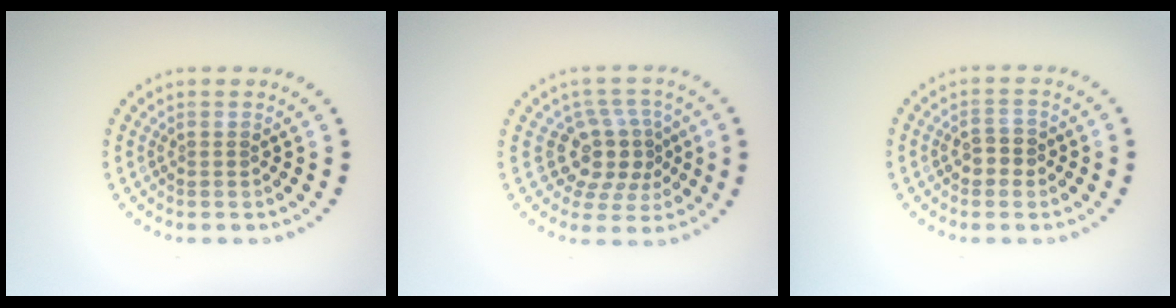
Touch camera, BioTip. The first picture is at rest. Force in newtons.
{"total": 4.0, "press": 3.2, "slide": 2.4}
{"total": 1.9, "press": 1.9, "slide": 0.3}